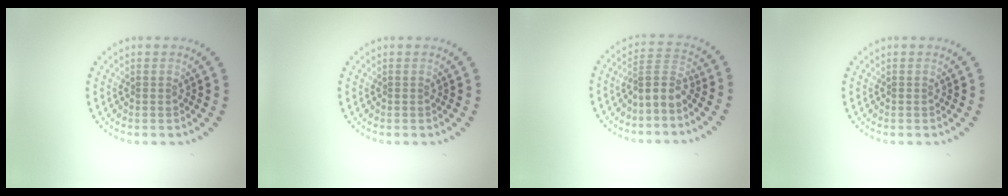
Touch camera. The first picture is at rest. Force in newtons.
{"total": 0.0}
{"total": 2.4, "press": 1.8, "slide": 1.6}
{"total": 0.0}